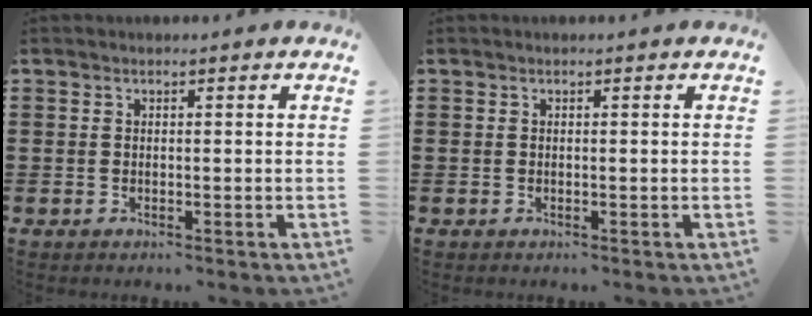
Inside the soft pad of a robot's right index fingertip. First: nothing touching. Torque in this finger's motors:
{"motor_torque": [-0.05, 0.05, 0.00, 0.00]}